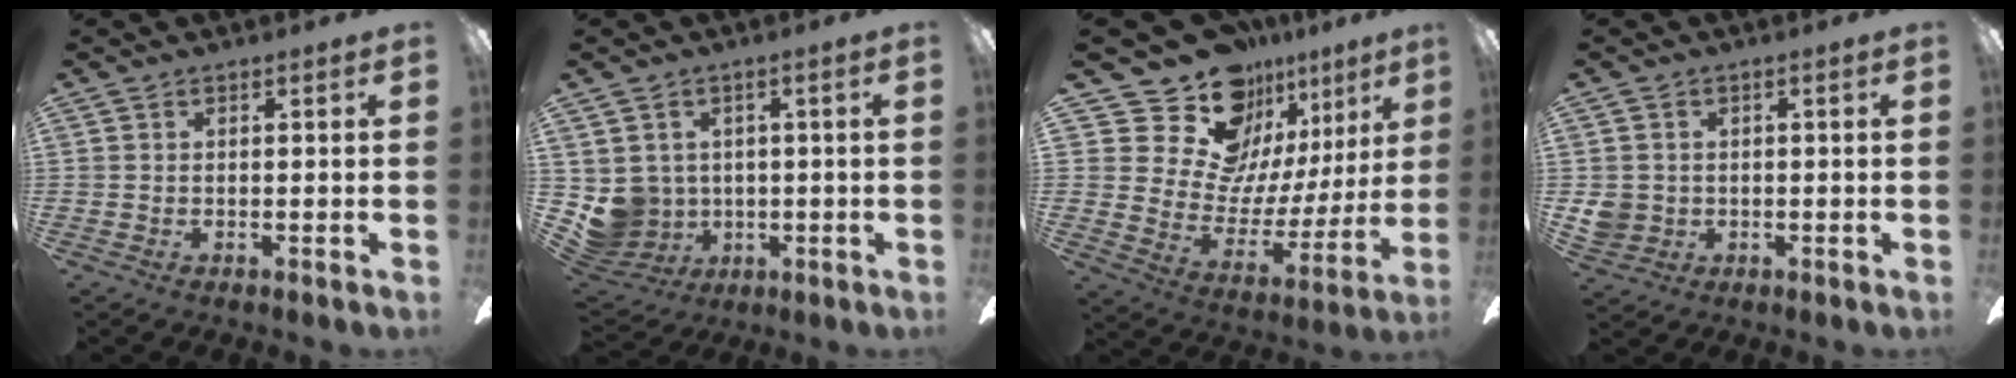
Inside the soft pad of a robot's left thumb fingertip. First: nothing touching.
{"total": 7.4, "force": [0.5, 7.3, 1.1], "torque": [-0.062, -0.012, 0.015]}
{"total": 19.3, "force": [15.1, 10.8, 5.3], "torque": [-0.104, -0.126, 0.293]}
{"total": 4.3, "force": [0.1, 4.2, 1.0], "torque": [-0.024, 0.007, 0.003]}